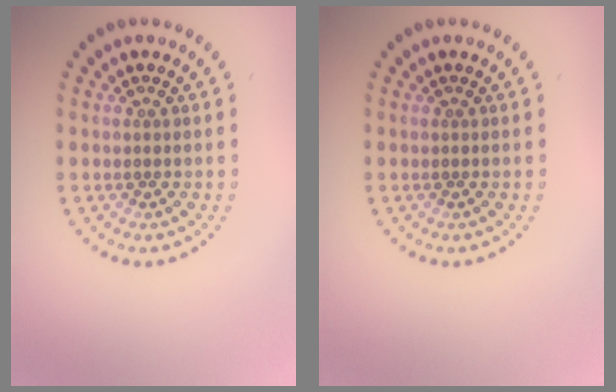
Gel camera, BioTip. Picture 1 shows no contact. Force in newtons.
{"total": 0.0}